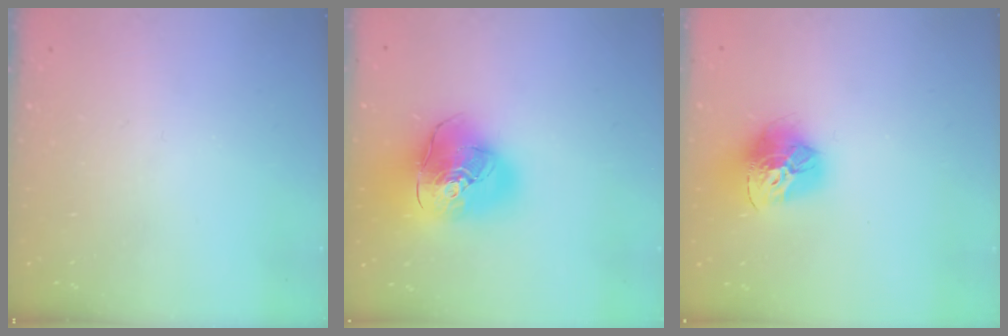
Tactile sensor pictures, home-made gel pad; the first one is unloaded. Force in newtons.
{"total": 22.5, "press": 22.3, "slide": 3.4}
{"total": 15.9, "press": 15.9, "slide": 1.6}